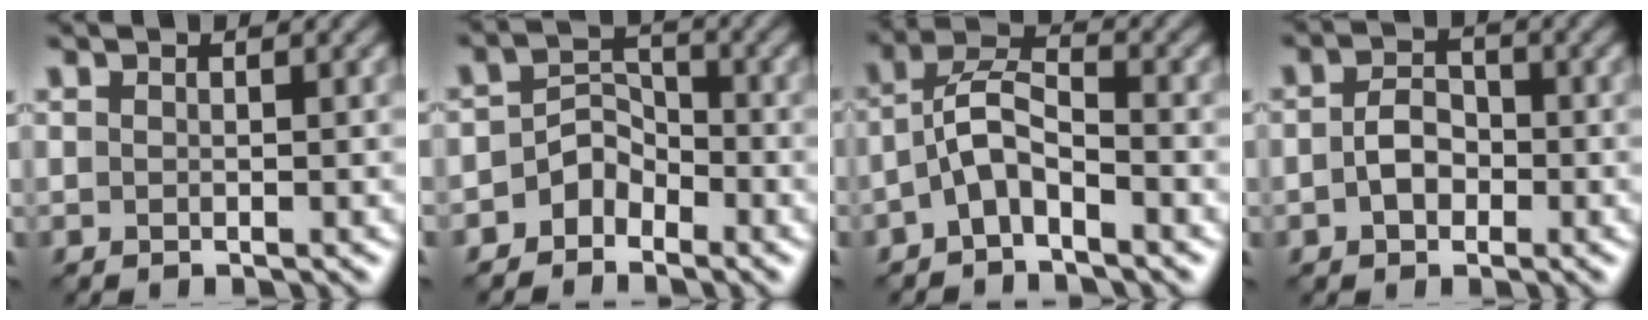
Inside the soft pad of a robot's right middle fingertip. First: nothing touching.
{"total": 2.7, "force": [-1.9, 1.8, 0.8], "torque": [-0.008, 0.011, -0.038]}
{"total": 3.5, "force": [-1.8, 1.4, 2.7], "torque": [-0.052, 0.014, -0.043]}
{"total": 2.7, "force": [-0.6, 1.9, 1.7], "torque": [-0.034, 0.001, -0.016]}